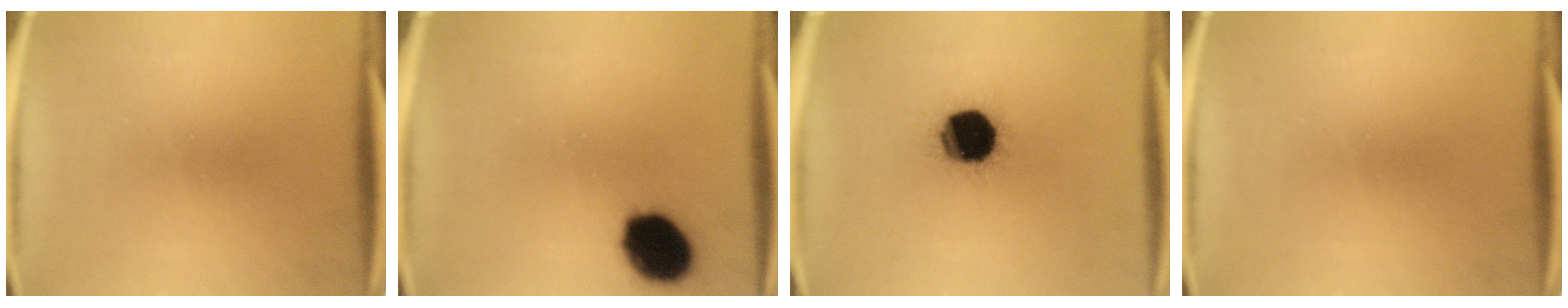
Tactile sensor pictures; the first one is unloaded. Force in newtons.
{"total": 13.7}
{"total": 18.1}
{"total": 0.0}